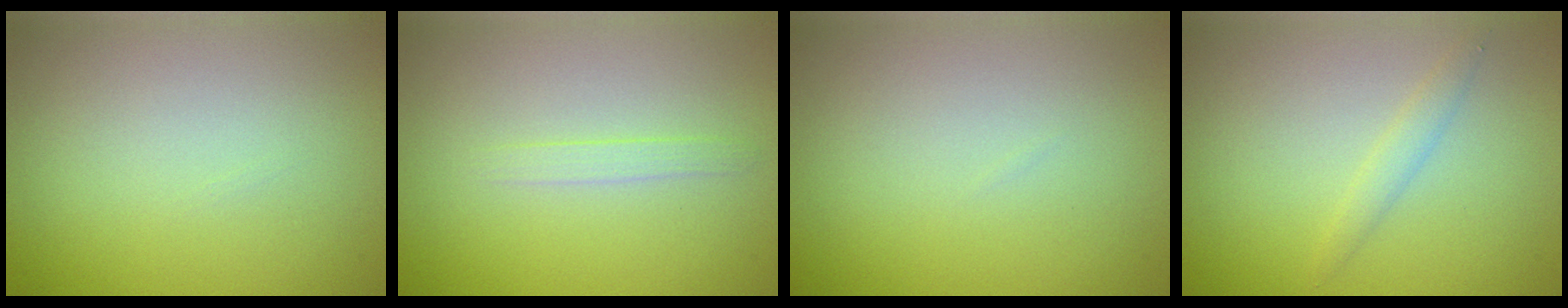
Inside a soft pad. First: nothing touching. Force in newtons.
{"total": 1.1, "press": 1.0, "slide": 0.1}
{"total": 0.0}
{"total": 1.2, "press": 1.2, "slide": 0.1}